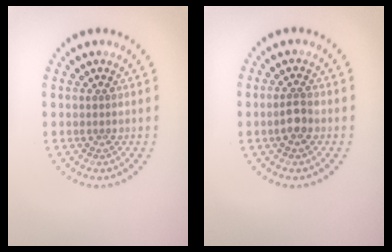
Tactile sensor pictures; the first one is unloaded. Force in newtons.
{"total": 1.9, "press": 1.9, "slide": 0.6}